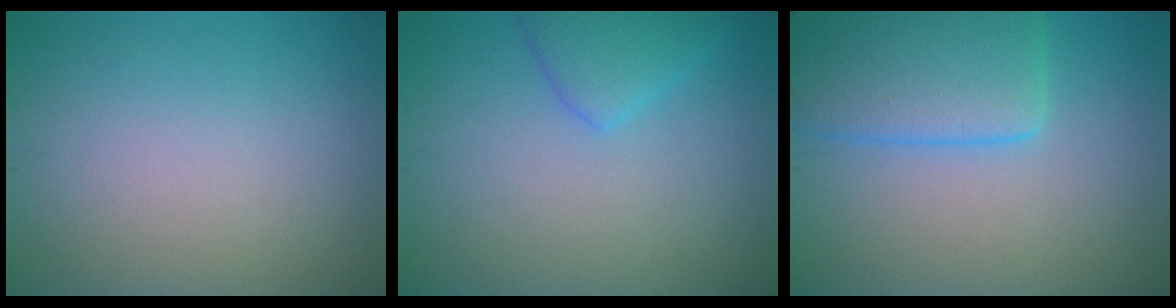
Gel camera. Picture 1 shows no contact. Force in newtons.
{"total": 2.8, "press": 2.8, "slide": 0.2}
{"total": 6.7, "press": 6.7, "slide": 0.3}